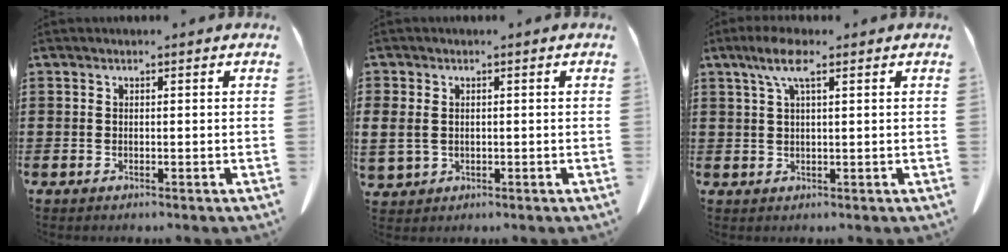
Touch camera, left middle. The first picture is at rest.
{"total": 3.0, "force": [0.1, 2.3, 1.8], "torque": [-0.063, -0.002, -0.006]}
{"total": 5.3, "force": [2.6, 1.4, 4.4], "torque": [-0.092, 0.008, 0.044]}